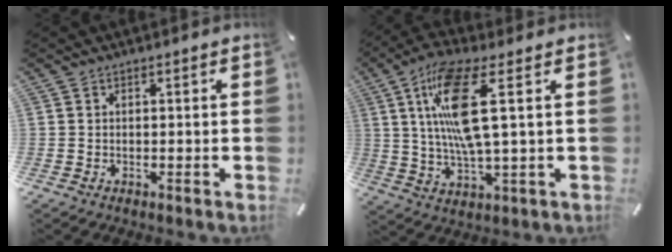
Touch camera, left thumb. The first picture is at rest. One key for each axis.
{"total": 14.7, "fx": 3.9, "fy": 3.4, "fz": 13.8, "tx": -0.293, "ty": -0.011, "tz": 0.059}